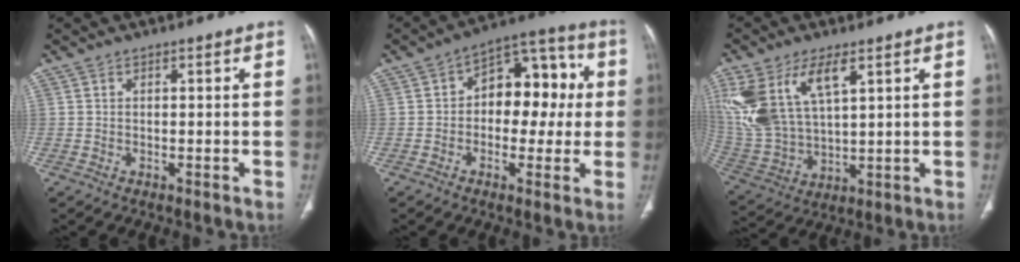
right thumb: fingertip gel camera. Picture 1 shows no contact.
{"total": 13.8, "force": [0.8, 8.9, 10.5], "torque": [-0.092, 0.043, 0.004]}
{"total": 18.0, "force": [7.6, 9.0, 13.6], "torque": [-0.295, -0.018, 0.161]}